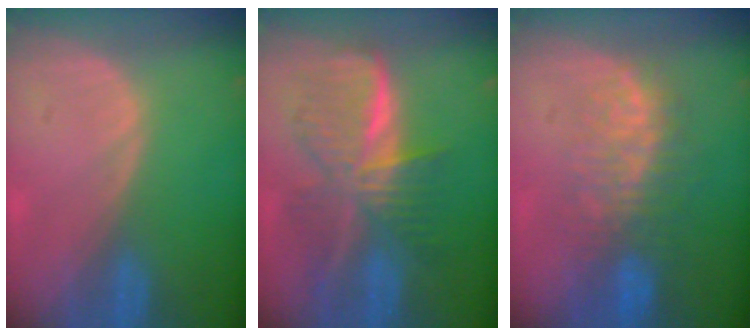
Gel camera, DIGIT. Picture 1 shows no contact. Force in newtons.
{"total": 9.4, "press": 9.4, "slide": 0.6}
{"total": 8.3, "press": 7.6, "slide": 3.4}